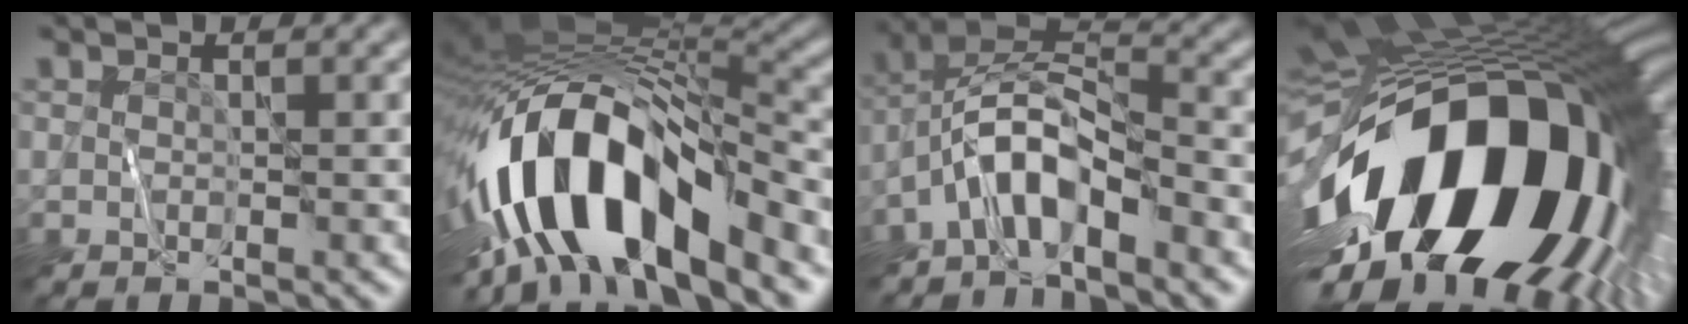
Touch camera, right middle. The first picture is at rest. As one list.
[{"total": 14.0, "force": [-5.9, 5.8, 11.4], "torque": [-0.203, 0.001, -0.101]}, {"total": 5.6, "force": [-3.4, 1.9, 4.0], "torque": [-0.074, 0.010, -0.075]}, {"total": 19.1, "force": [-3.4, 10.7, 15.4], "torque": [-0.269, -0.020, -0.055]}]